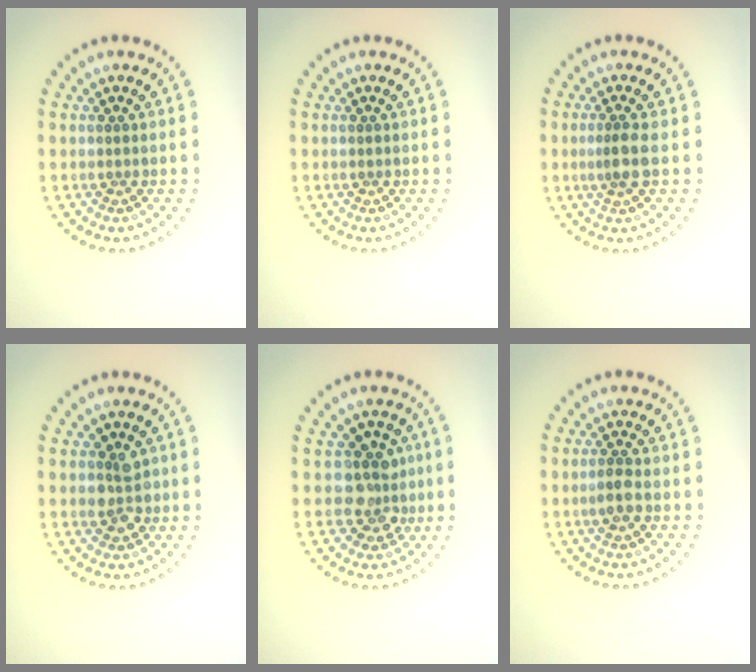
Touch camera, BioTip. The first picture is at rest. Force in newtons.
{"total": 0.0}
{"total": 2.1, "press": 1.6, "slide": 1.3}
{"total": 2.4, "press": 2.4, "slide": 0.4}
{"total": 3.3, "press": 3.0, "slide": 1.4}
{"total": 1.6, "press": 1.5, "slide": 0.5}